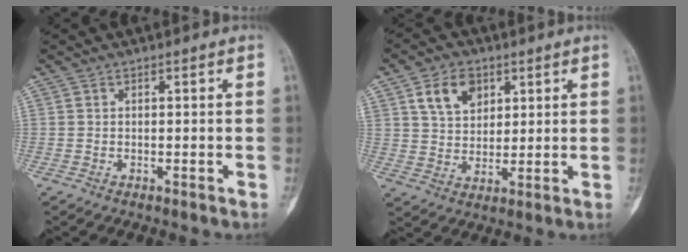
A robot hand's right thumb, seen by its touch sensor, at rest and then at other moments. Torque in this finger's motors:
{"motor_torque": [-0.44, 1.44, 0.82, 0.70, 0.07]}